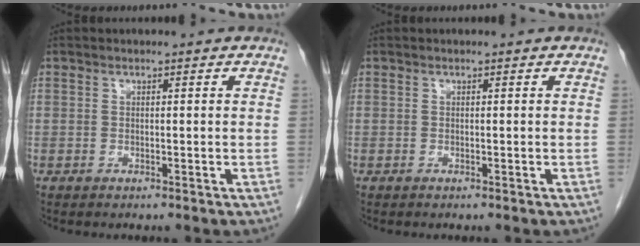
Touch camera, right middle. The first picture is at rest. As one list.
[{"total": 0.0}]